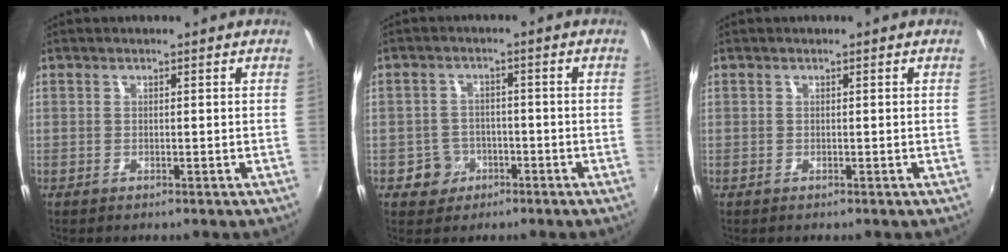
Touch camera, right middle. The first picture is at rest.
{"total": 4.4, "force": [-2.1, 3.9, 0.4], "torque": [-0.017, 0.012, -0.030]}
{"total": 0.0}